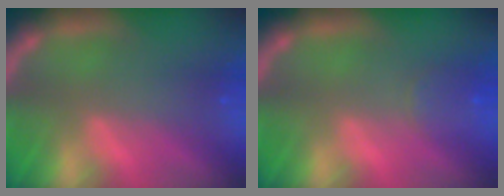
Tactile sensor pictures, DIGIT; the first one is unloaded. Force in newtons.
{"total": 2.4}